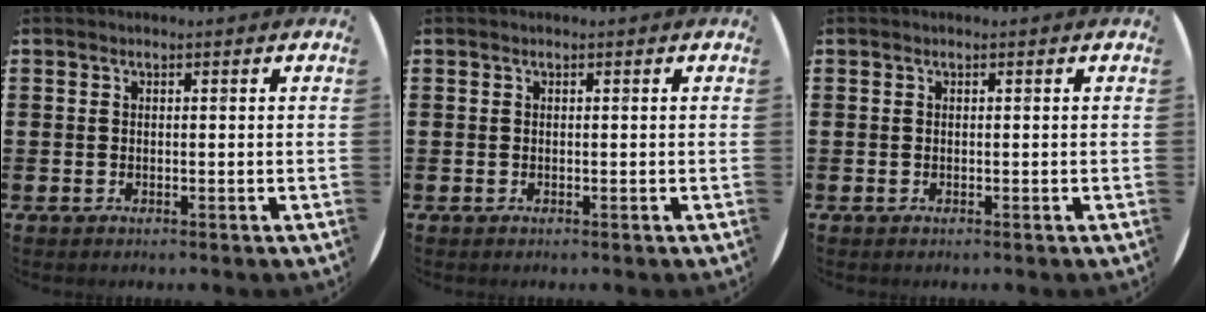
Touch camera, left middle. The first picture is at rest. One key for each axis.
{"total": 0.0}
{"total": 0.0}